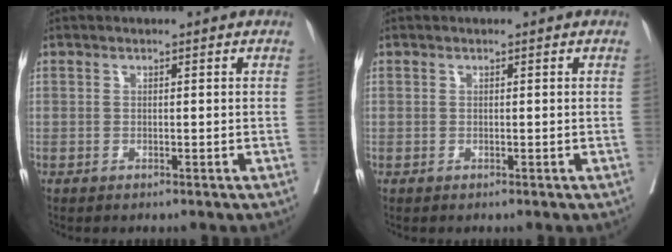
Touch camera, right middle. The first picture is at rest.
{"total": 0.0}